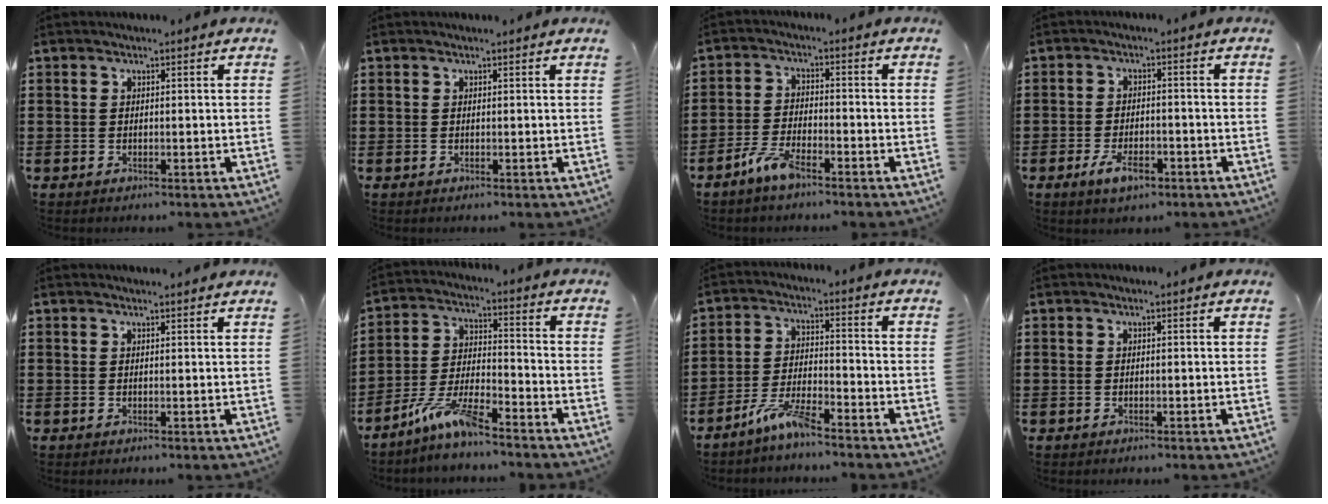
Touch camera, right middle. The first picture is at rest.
{"total": 0.0}
{"total": 4.4, "force": [-3.4, 1.0, 2.7], "torque": [-0.064, 0.002, -0.067]}
{"total": 4.5, "force": [-2.5, 1.9, 3.3], "torque": [-0.067, 0.000, -0.047]}
{"total": 0.8, "force": [0.8, -0.1, 0.2], "torque": [0.003, -0.004, 0.013]}
{"total": 8.0, "force": [-6.5, 1.0, 4.5], "torque": [-0.103, -0.004, -0.128]}
{"total": 6.2, "force": [-5.1, 0.6, 3.5], "torque": [-0.083, -0.007, -0.100]}
{"total": 0.0}